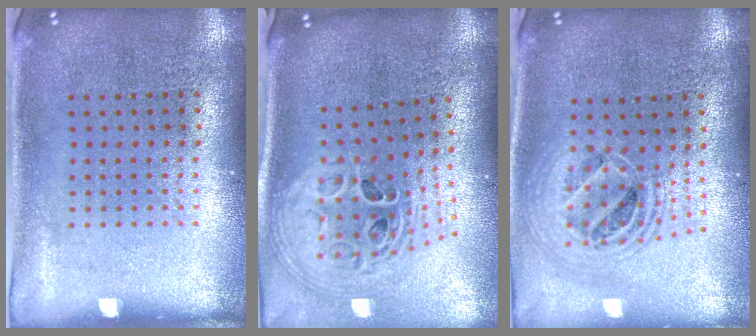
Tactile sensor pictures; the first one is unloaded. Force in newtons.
{"total": 3.0, "press": 2.1, "slide": 2.1}
{"total": 2.0, "press": 1.6, "slide": 1.2}